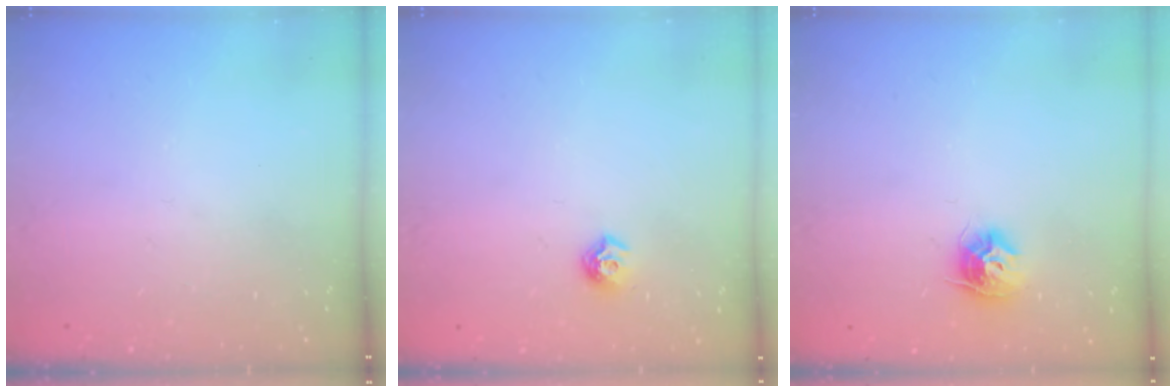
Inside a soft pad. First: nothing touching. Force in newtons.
{"total": 6.9, "press": 6.8, "slide": 0.7}
{"total": 9.3, "press": 9.3, "slide": 0.2}